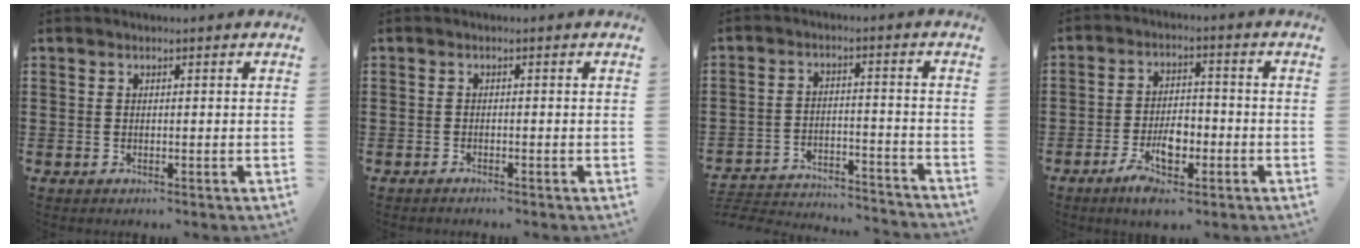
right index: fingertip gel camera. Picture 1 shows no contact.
{"total": 0.8, "force": [-0.8, 0.0, 0.0], "torque": [-0.002, -0.002, -0.016]}
{"total": 4.3, "force": [-4.3, 0.2, 0.8], "torque": [-0.025, -0.005, -0.091]}
{"total": 5.8, "force": [-2.9, 2.8, 4.2], "torque": [-0.083, 0.008, -0.055]}